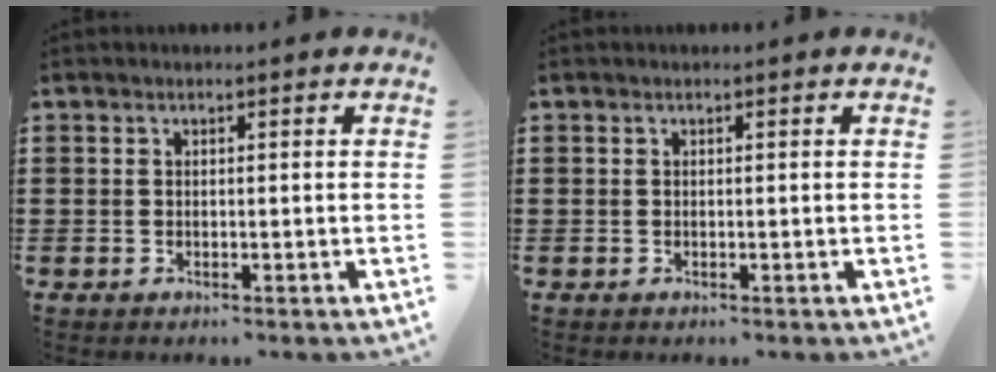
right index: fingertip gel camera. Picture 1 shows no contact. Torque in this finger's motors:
{"motor_torque": [1.11, 1.03, 0.00, -0.01]}